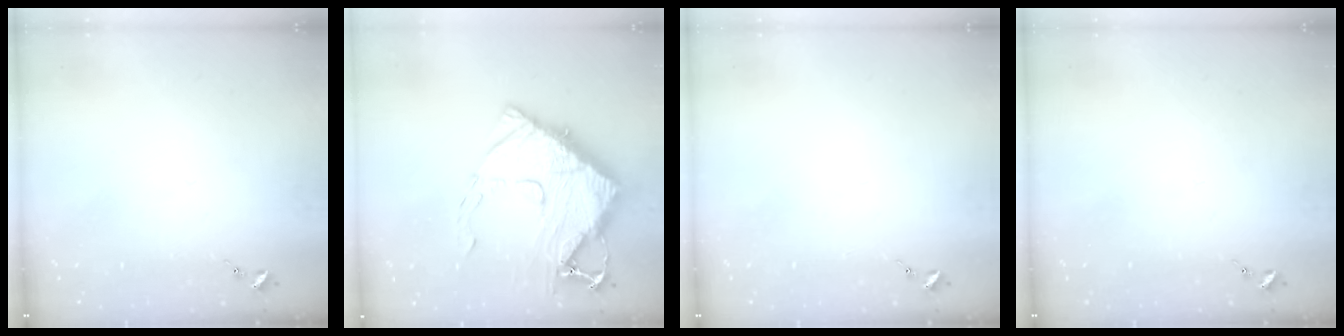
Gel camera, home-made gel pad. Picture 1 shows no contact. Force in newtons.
{"total": 17.4, "press": 17.4, "slide": 1.6}
{"total": 0.0}
{"total": 0.0}